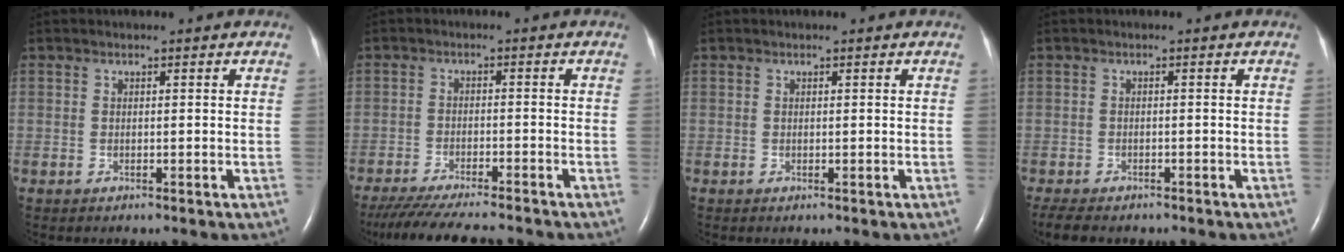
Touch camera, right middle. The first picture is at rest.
{"total": 13.4, "force": [-11.8, 1.3, 6.2], "torque": [-0.101, -0.031, -0.176]}
{"total": 0.0}
{"total": 5.0, "force": [-4.1, 1.6, 2.4], "torque": [-0.045, -0.013, -0.060]}